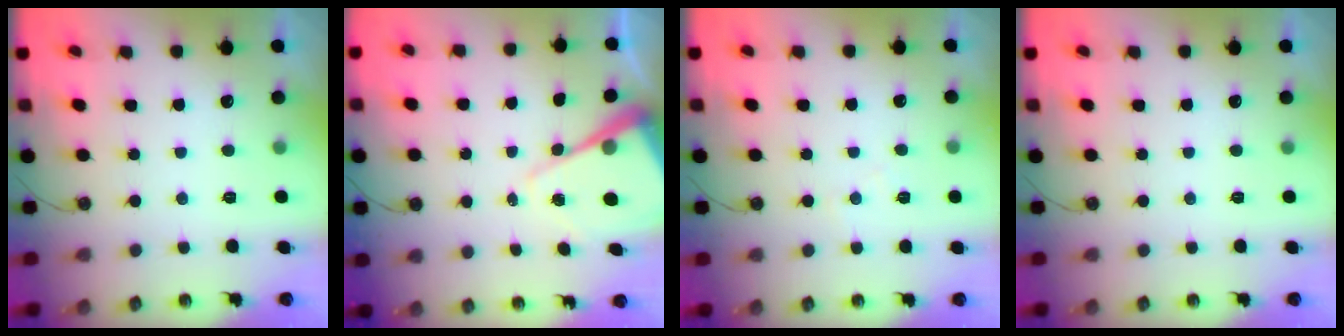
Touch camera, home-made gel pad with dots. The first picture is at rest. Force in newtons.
{"total": 11.4, "press": 11.4, "slide": 1.0}
{"total": 4.8, "press": 4.7, "slide": 0.7}
{"total": 0.0}